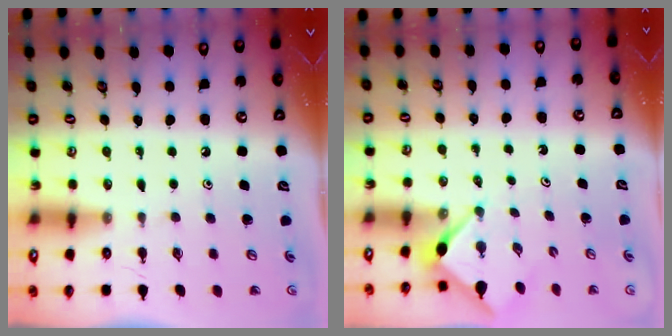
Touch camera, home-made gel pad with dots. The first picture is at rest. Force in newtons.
{"total": 2.7, "press": 2.7, "slide": 0.3}